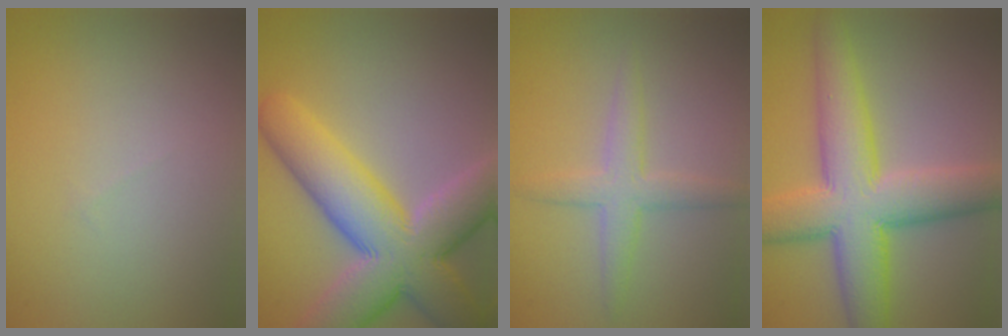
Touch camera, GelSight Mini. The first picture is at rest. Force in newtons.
{"total": 12.1, "press": 12.0, "slide": 0.8}
{"total": 3.0, "press": 3.0, "slide": 0.1}
{"total": 10.2, "press": 10.2, "slide": 0.2}